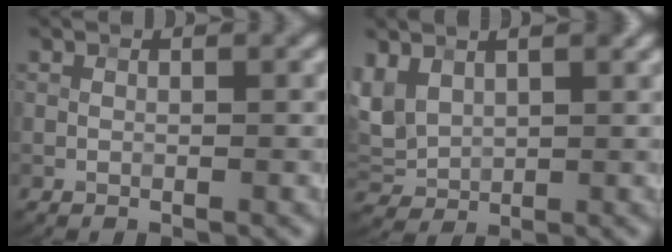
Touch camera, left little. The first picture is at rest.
{"total": 3.9, "force": [1.9, 2.7, 2.2], "torque": [-0.058, 0.005, 0.039]}